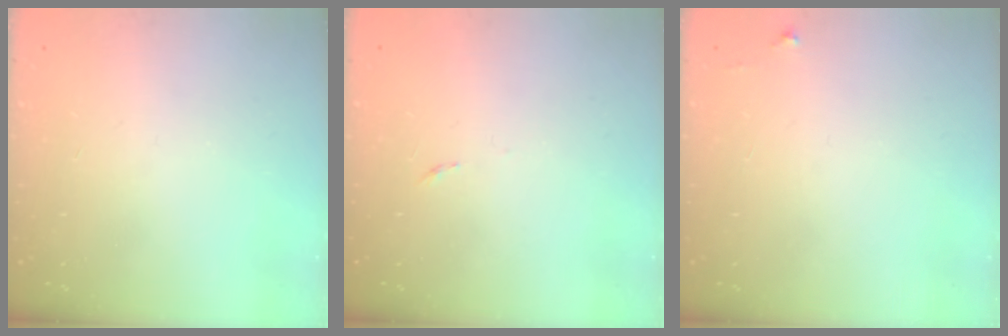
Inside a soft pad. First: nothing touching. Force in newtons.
{"total": 2.6, "press": 2.6, "slide": 0.4}
{"total": 3.9, "press": 3.9, "slide": 0.4}